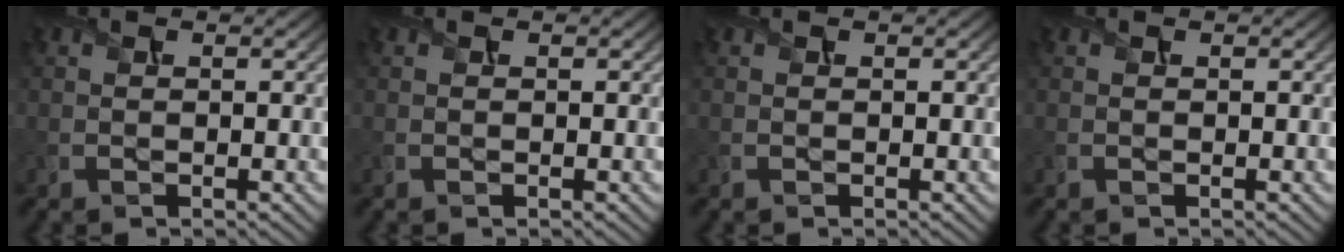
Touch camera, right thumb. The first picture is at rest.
{"total": 0.0}
{"total": 0.0}
{"total": 0.0}